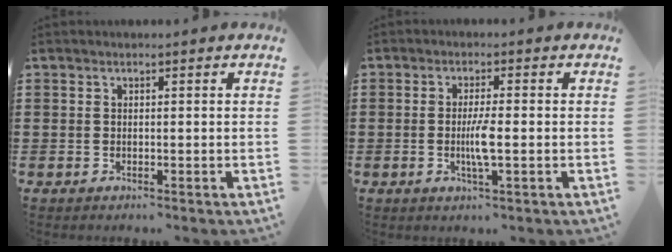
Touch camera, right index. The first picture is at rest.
{"total": 3.9, "force": [-0.7, 0.3, 3.8], "torque": [-0.075, -0.006, -0.017]}